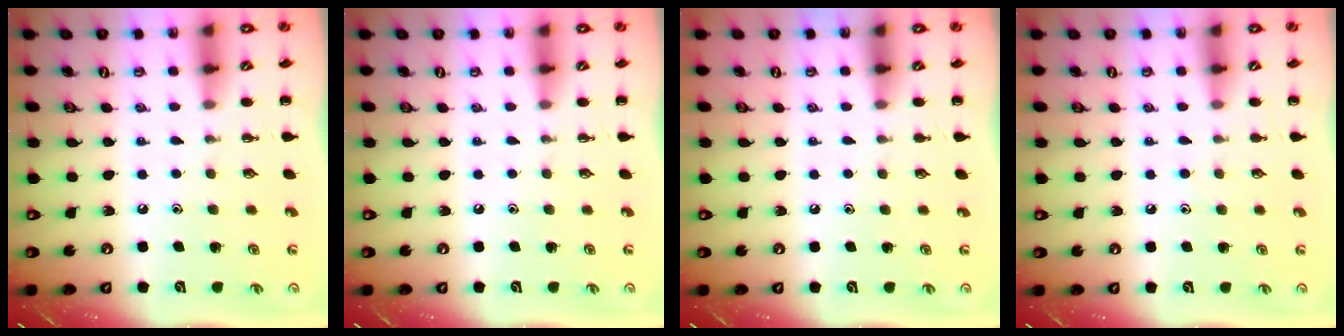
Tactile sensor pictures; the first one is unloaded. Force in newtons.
{"total": 0.0}
{"total": 0.0}
{"total": 4.8, "press": 4.4, "slide": 1.9}